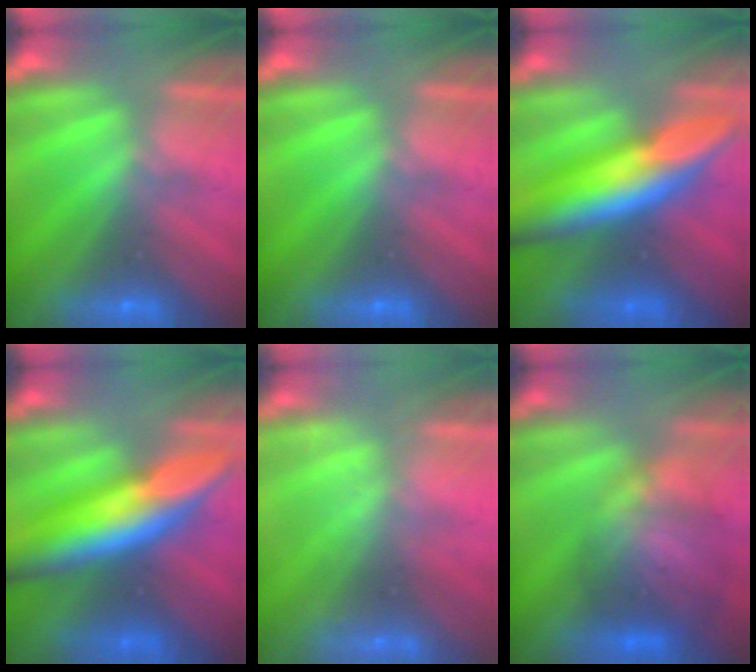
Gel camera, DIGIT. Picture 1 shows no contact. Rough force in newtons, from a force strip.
{"total": 0.0}
{"total": 8.6}
{"total": 8.6}
{"total": 2.3}
{"total": 8.5}